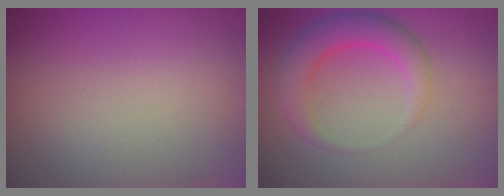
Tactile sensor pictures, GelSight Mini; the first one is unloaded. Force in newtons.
{"total": 4.4, "press": 4.3, "slide": 0.3}